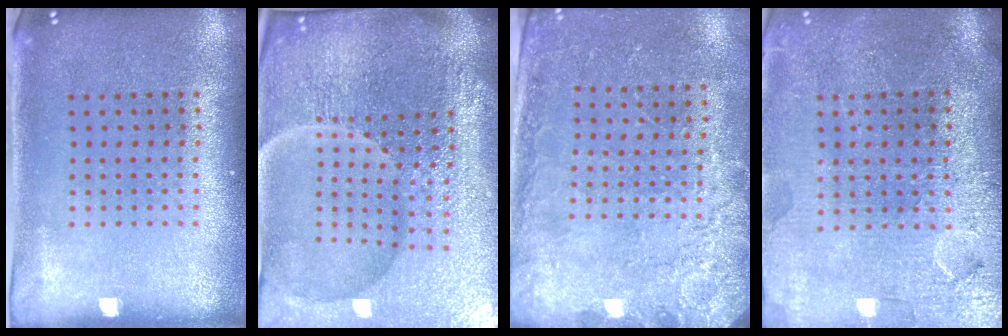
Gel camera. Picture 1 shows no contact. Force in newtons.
{"total": 7.1, "press": 6.3, "slide": 3.3}
{"total": 2.5, "press": 2.3, "slide": 0.8}
{"total": 3.6, "press": 3.4, "slide": 1.3}